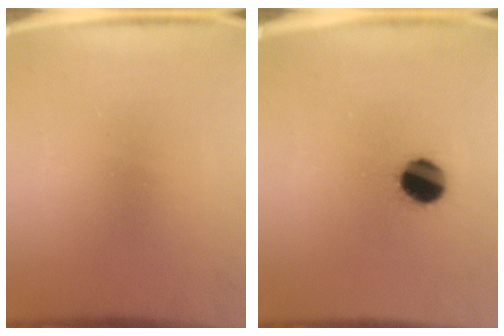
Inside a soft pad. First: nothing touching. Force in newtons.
{"total": 9.6}